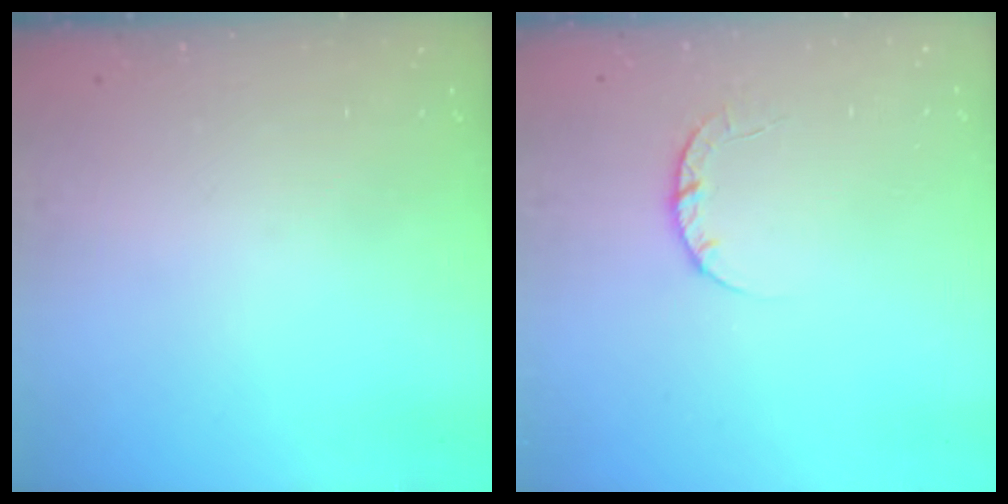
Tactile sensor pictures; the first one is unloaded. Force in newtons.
{"total": 3.7, "press": 3.7, "slide": 0.5}